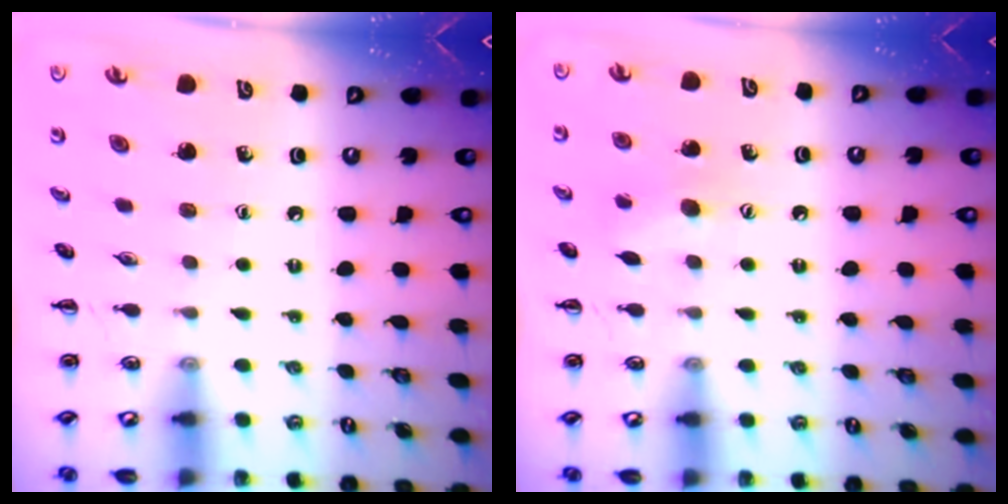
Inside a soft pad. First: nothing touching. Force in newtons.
{"total": 7.6, "press": 7.4, "slide": 1.5}